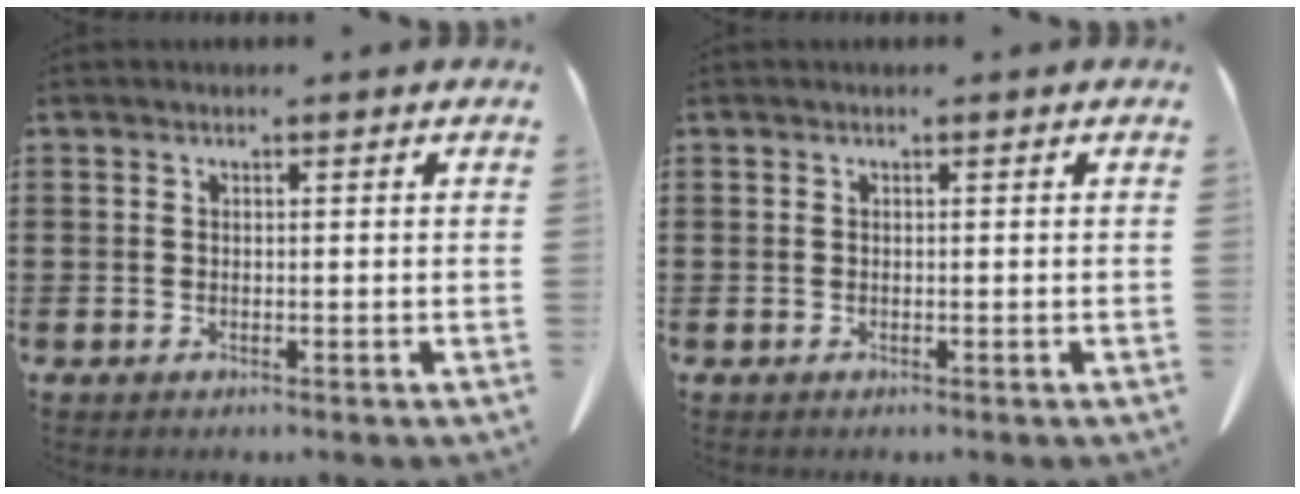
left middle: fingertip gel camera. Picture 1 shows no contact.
{"total": 0.0}